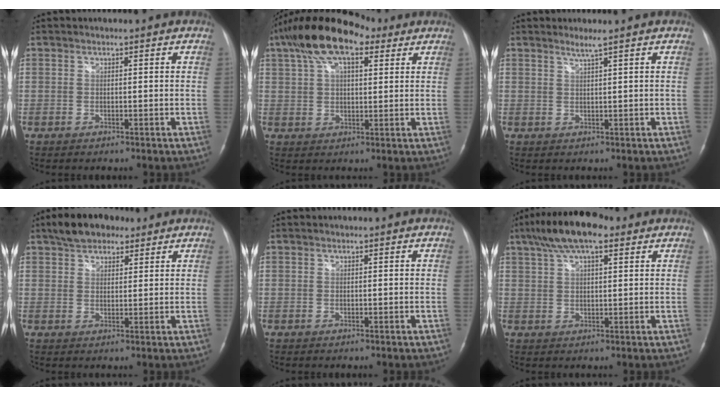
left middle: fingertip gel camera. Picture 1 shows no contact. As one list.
[{"total": 13.3, "force": [8.3, 5.1, 9.0], "torque": [-0.178, 0.048, 0.151]}, {"total": 1.6, "force": [1.2, -0.6, 1.0], "torque": [-0.027, -0.005, 0.026]}, {"total": 7.5, "force": [5.5, 3.5, 3.7], "torque": [-0.065, 0.019, 0.095]}, {"total": 0.0}, {"total": 10.4, "force": [6.7, 3.0, 7.4], "torque": [-0.140, 0.028, 0.115]}]